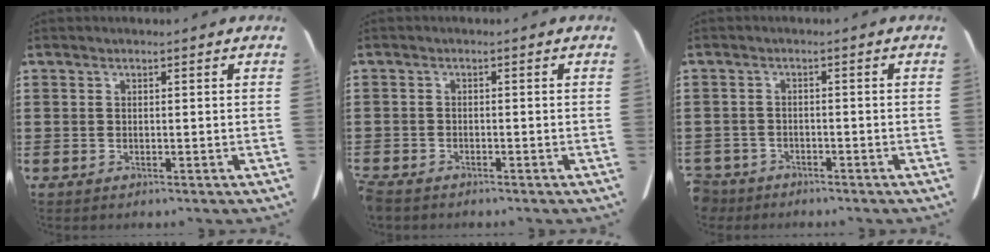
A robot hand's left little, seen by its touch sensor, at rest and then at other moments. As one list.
[{"total": 1.2, "force": [-1.1, 0.2, 0.1], "torque": [-0.013, -0.001, -0.026]}, {"total": 1.9, "force": [-1.8, 0.4, -0.1], "torque": [-0.005, 0.000, -0.041]}]